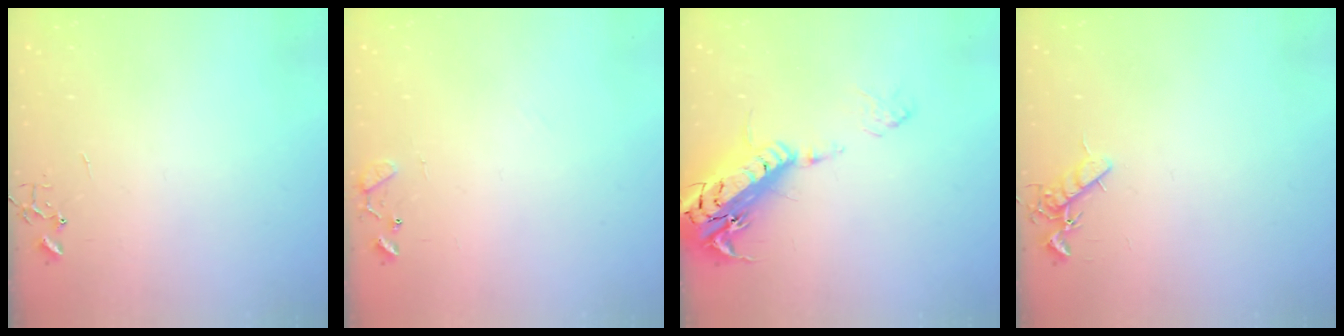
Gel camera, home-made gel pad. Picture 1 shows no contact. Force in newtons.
{"total": 8.4, "press": 8.4, "slide": 0.7}
{"total": 22.4, "press": 22.0, "slide": 4.3}
{"total": 7.7, "press": 7.7, "slide": 1.1}